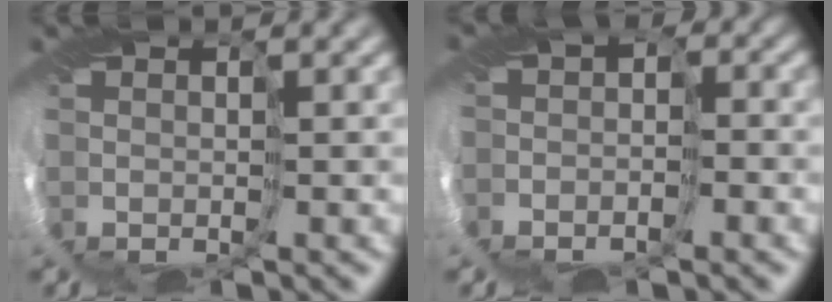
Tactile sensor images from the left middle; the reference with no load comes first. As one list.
[{"total": 4.8, "force": [-2.0, 3.4, 2.7], "torque": [-0.040, 0.006, -0.031]}]